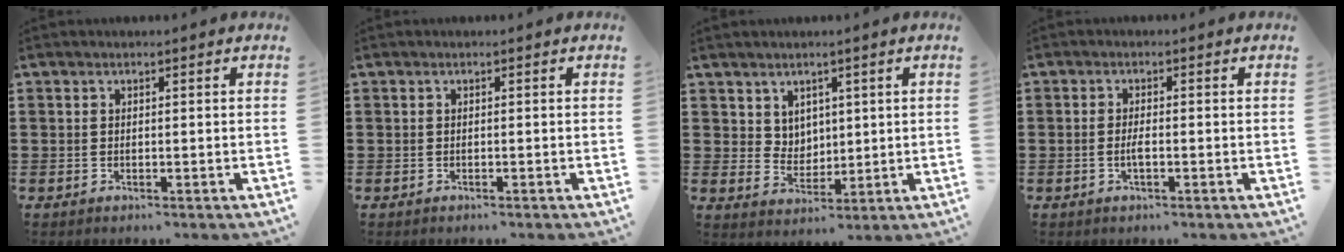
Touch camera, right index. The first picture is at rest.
{"total": 0.0}
{"total": 5.5, "force": [3.6, 4.1, 0.4], "torque": [-0.034, -0.007, 0.070]}
{"total": 1.9, "force": [-0.6, 0.3, 1.8], "torque": [-0.041, -0.005, -0.012]}